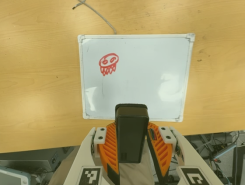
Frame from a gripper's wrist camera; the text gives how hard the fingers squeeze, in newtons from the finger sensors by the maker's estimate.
{"total": 6.4, "left": 4.9, "right": 7.8}